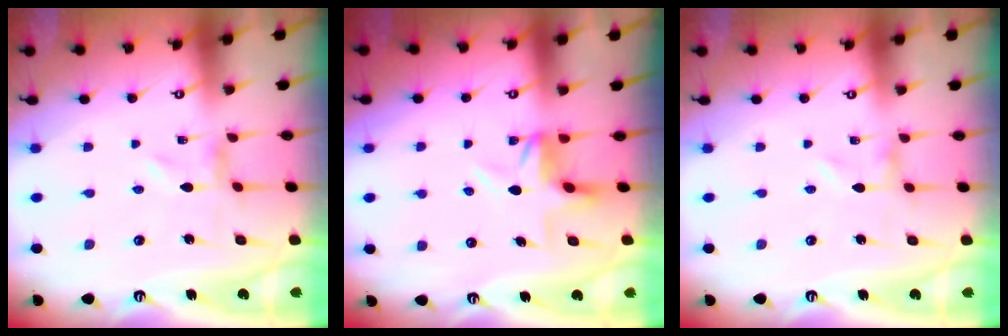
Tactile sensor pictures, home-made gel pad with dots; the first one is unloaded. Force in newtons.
{"total": 3.9, "press": 3.9, "slide": 0.4}
{"total": 0.0}